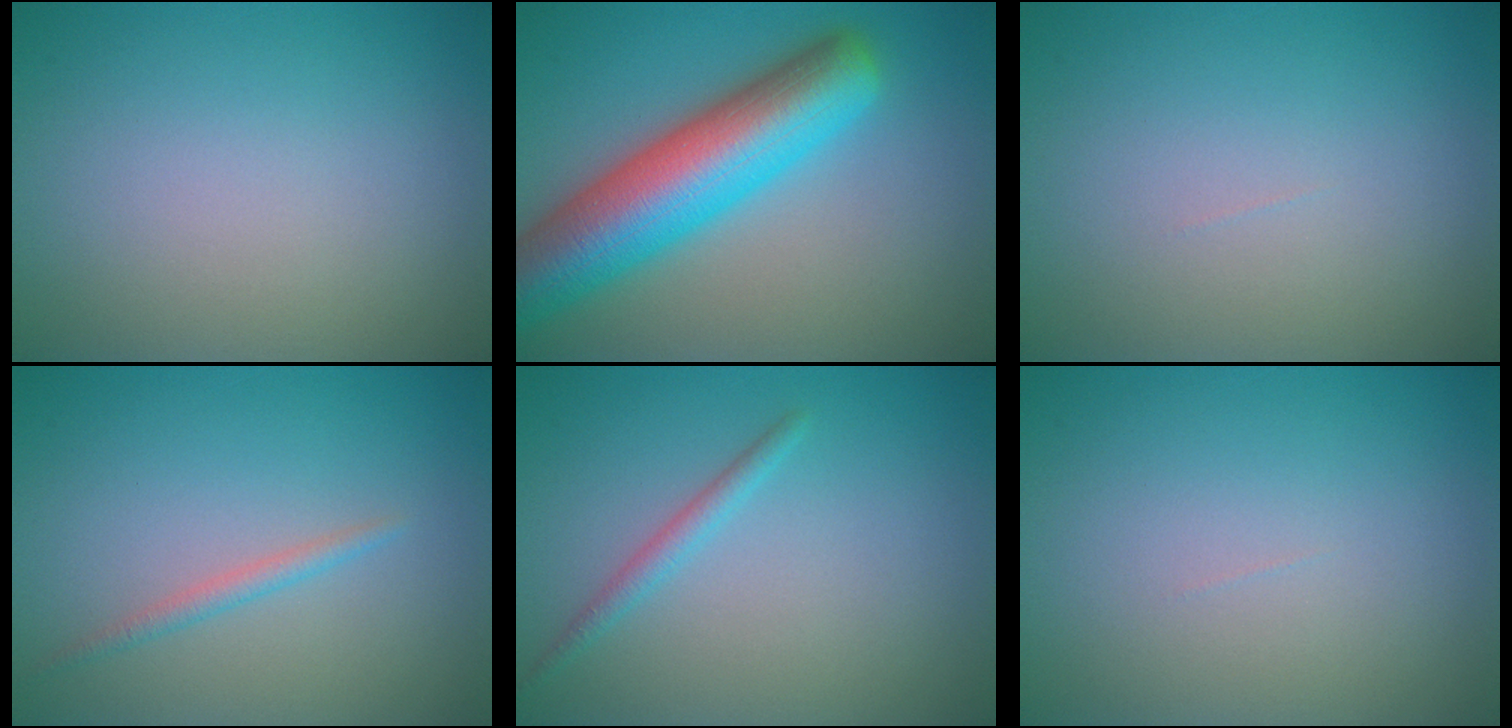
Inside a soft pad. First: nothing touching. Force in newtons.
{"total": 10.7, "press": 10.7, "slide": 0.4}
{"total": 0.0}
{"total": 1.2, "press": 1.2, "slide": 0.0}
{"total": 1.4, "press": 1.4, "slide": 0.0}
{"total": 0.0}